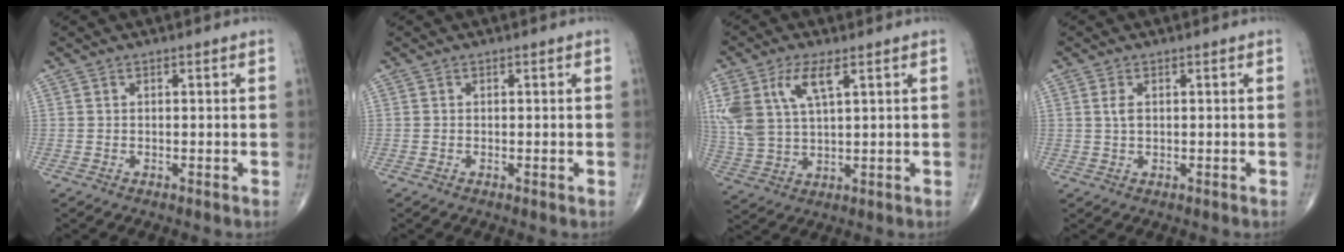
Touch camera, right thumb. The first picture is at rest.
{"total": 0.0}
{"total": 11.7, "force": [4.9, 5.2, 9.3], "torque": [-0.211, -0.005, 0.104]}
{"total": 2.1, "force": [0.6, 1.2, 1.7], "torque": [-0.037, -0.001, 0.012]}